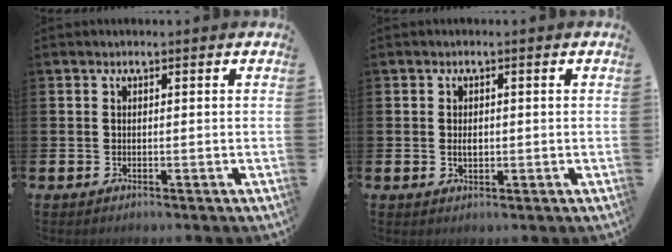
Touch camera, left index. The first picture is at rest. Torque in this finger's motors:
{"motor_torque": [0.38, 0.18, 0.15, 0.06]}